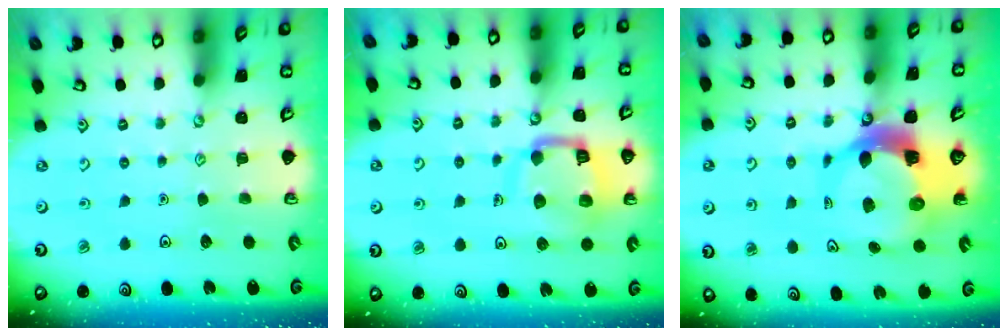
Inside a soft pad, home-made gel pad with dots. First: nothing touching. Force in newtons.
{"total": 11.9, "press": 11.8, "slide": 1.2}
{"total": 10.5, "press": 10.4, "slide": 1.3}